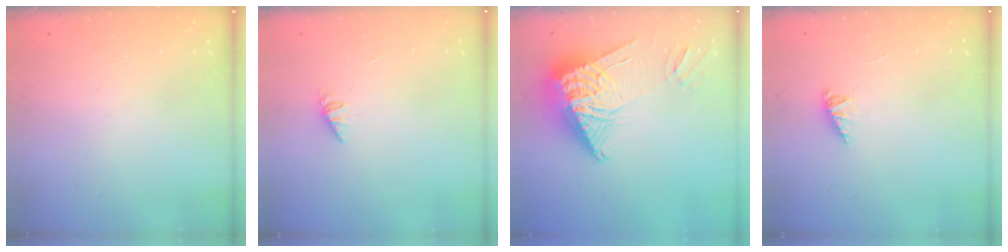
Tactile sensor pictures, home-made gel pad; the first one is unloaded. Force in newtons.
{"total": 1.1, "press": 1.0, "slide": 0.3}
{"total": 14.2, "press": 14.1, "slide": 1.7}
{"total": 1.7, "press": 1.6, "slide": 0.4}